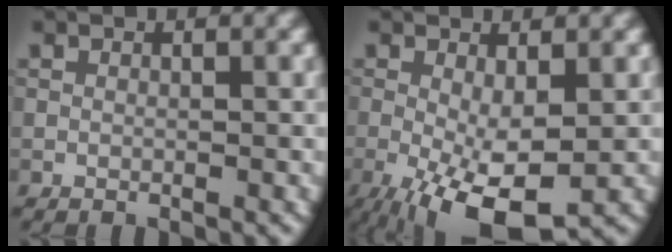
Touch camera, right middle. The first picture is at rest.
{"total": 7.1, "force": [-2.4, 2.6, 6.1], "torque": [-0.124, -0.015, -0.038]}